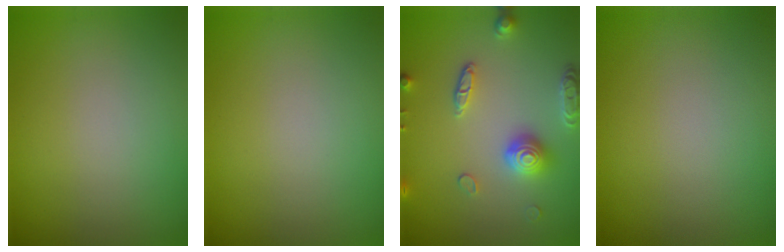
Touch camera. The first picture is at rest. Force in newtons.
{"total": 0.0}
{"total": 4.1, "press": 3.5, "slide": 2.0}
{"total": 0.0}